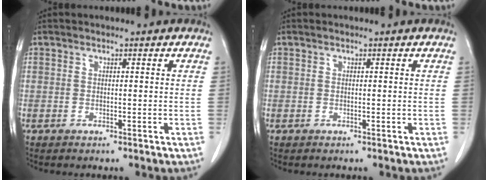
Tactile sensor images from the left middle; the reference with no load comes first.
{"total": 0.0}